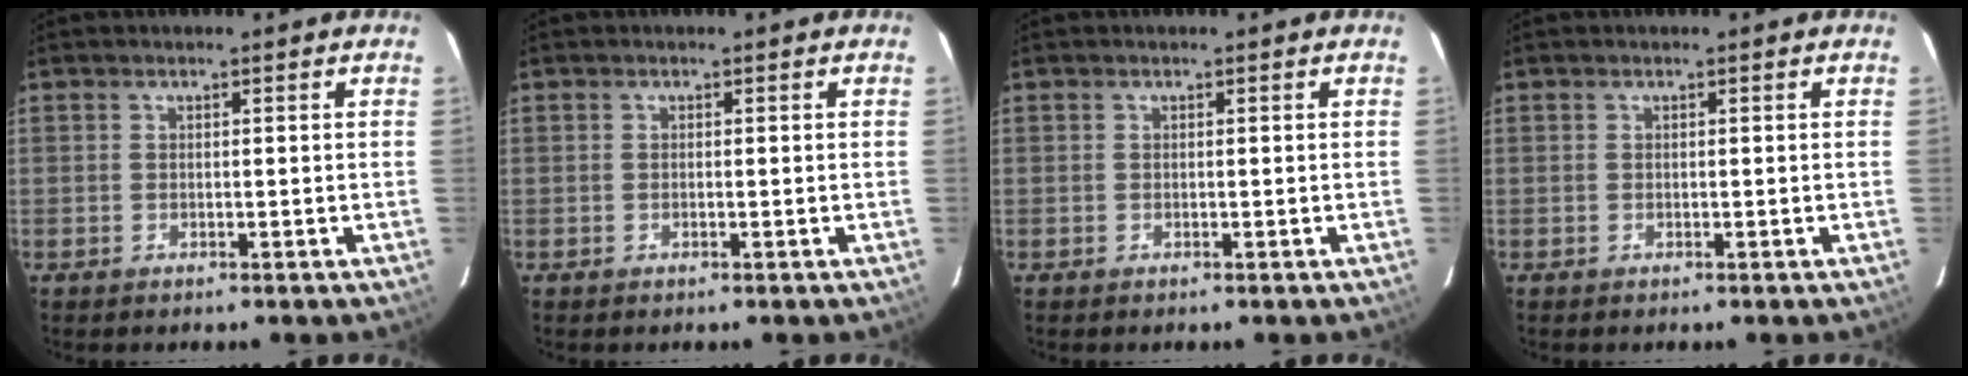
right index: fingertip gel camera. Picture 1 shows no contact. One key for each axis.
{"total": 0.0}
{"total": 0.0}
{"total": 0.0}